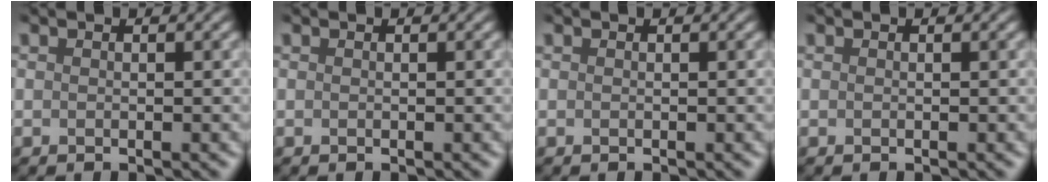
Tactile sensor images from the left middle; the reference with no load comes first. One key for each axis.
{"total": 0.0}
{"total": 0.0}
{"total": 0.0}